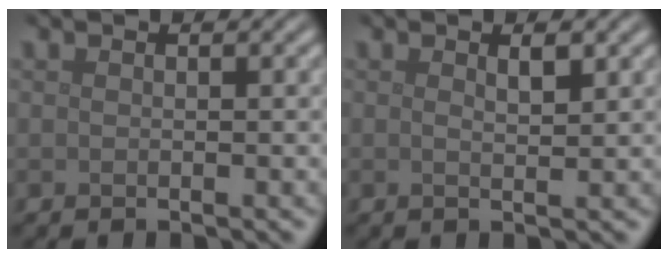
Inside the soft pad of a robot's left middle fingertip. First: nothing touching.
{"total": 1.2, "force": [0.5, 0.2, 1.1], "torque": [-0.019, -0.002, 0.007]}